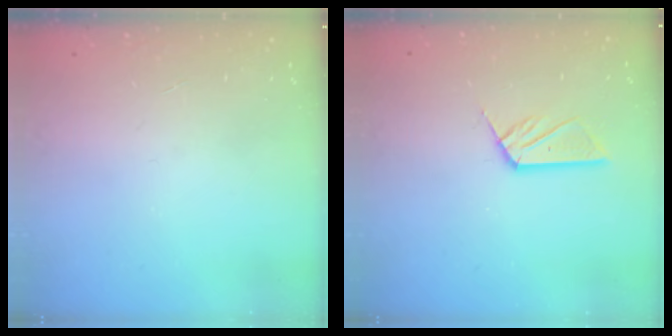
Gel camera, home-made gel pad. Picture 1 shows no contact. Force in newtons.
{"total": 6.4, "press": 6.3, "slide": 0.5}